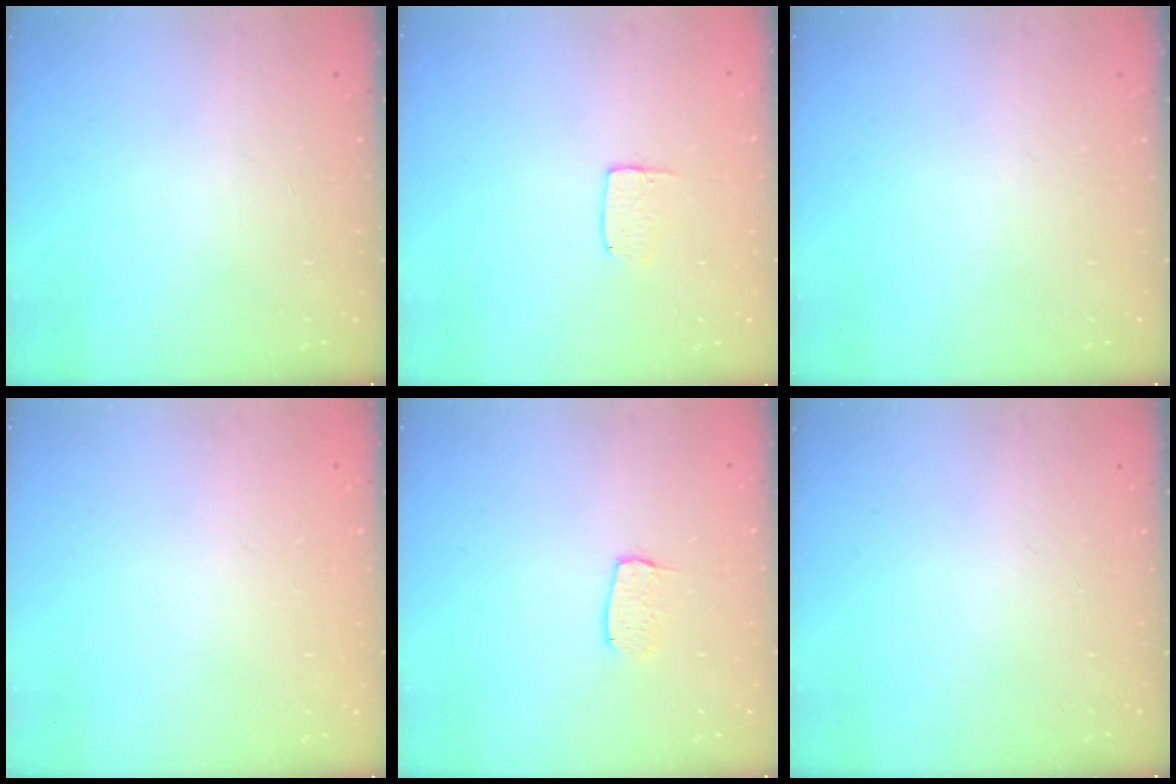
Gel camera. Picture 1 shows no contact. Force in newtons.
{"total": 3.4, "press": 3.3, "slide": 0.3}
{"total": 0.0}
{"total": 0.0}
{"total": 6.0, "press": 6.0, "slide": 0.5}
{"total": 0.0}